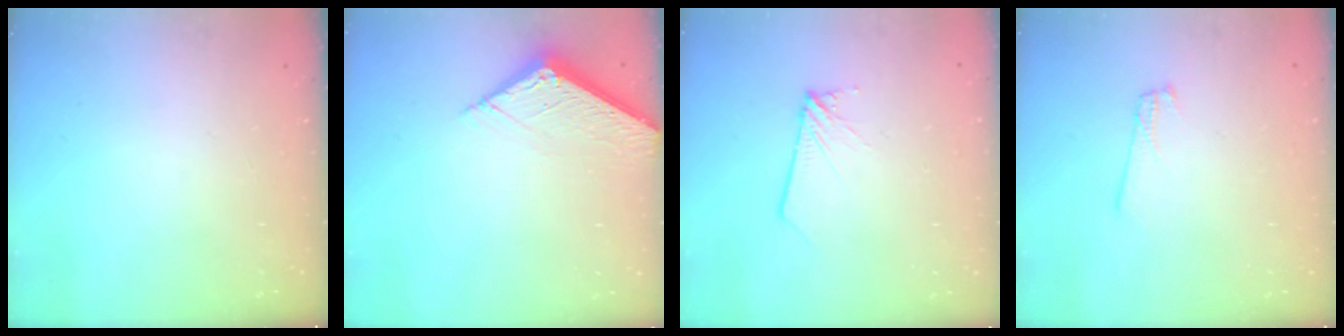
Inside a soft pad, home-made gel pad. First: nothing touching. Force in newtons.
{"total": 7.9, "press": 7.9, "slide": 0.4}
{"total": 2.1, "press": 2.1, "slide": 0.2}
{"total": 1.3, "press": 1.3, "slide": 0.1}